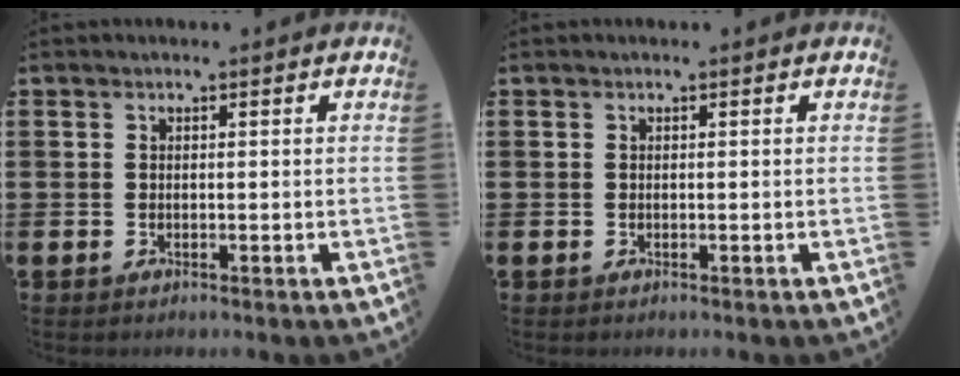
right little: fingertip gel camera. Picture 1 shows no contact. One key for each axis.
{"total": 0.0}